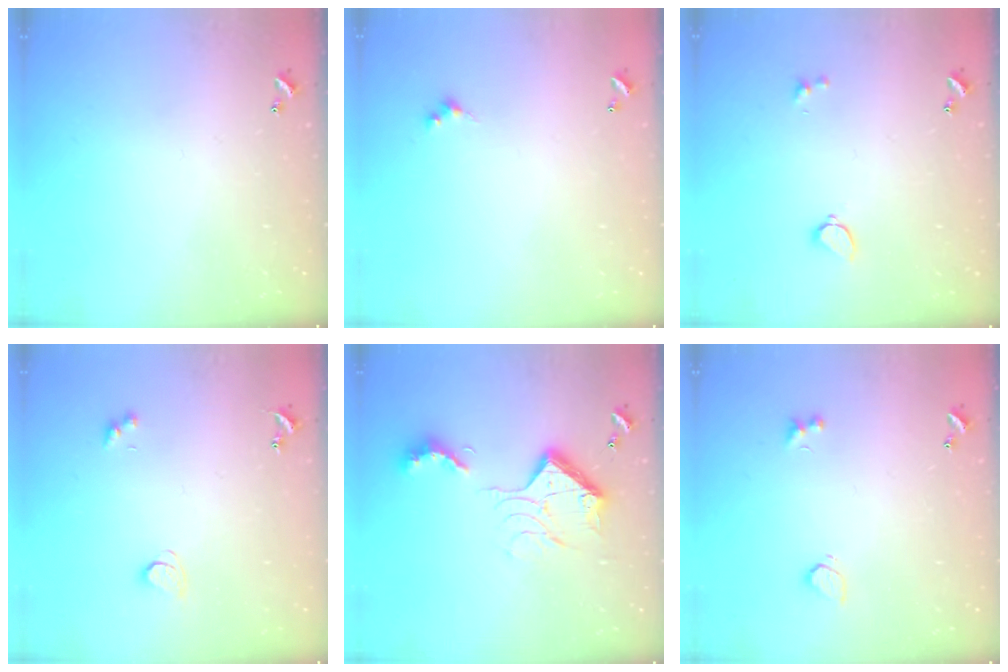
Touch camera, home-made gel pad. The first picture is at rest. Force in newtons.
{"total": 1.5, "press": 1.4, "slide": 0.3}
{"total": 1.7, "press": 1.6, "slide": 0.5}
{"total": 2.1, "press": 2.1, "slide": 0.4}
{"total": 15.7, "press": 15.7, "slide": 1.2}
{"total": 2.1, "press": 1.8, "slide": 1.2}